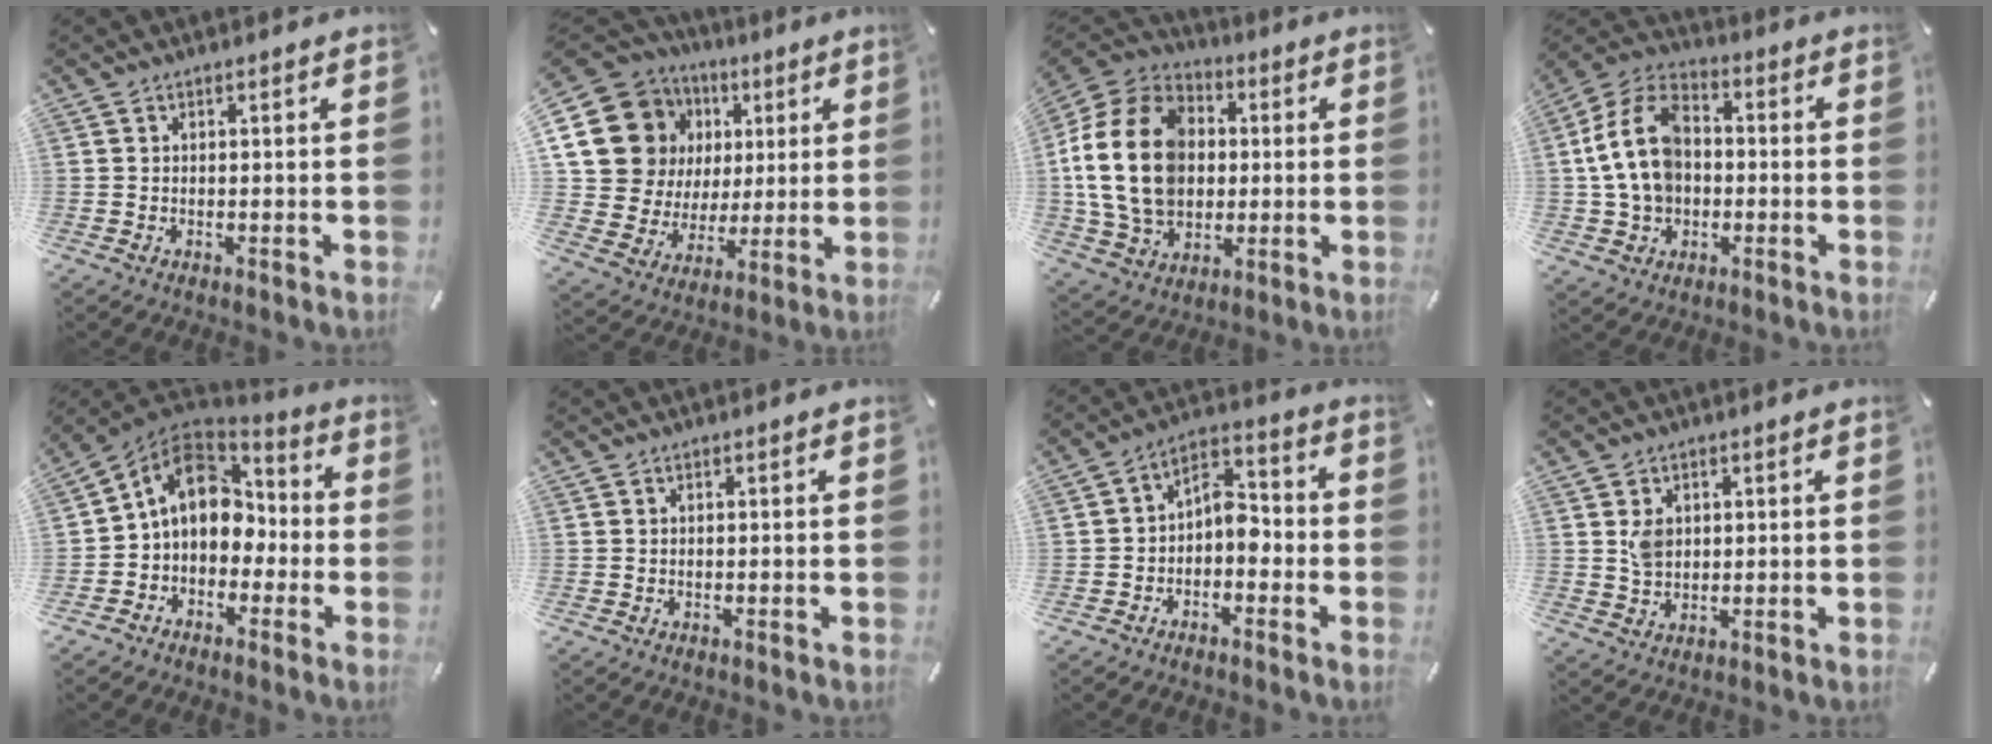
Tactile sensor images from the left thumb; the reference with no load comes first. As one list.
[{"total": 18.2, "force": [6.7, 15.3, 7.3], "torque": [-0.132, -0.033, 0.138]}, {"total": 21.0, "force": [0.4, 16.5, 13.1], "torque": [-0.291, 0.012, 0.003]}, {"total": 13.7, "force": [-0.2, 10.7, 8.5], "torque": [-0.198, 0.018, -0.004]}, {"total": 12.5, "force": [1.5, 10.0, 7.4], "torque": [-0.133, 0.007, 0.027]}, {"total": 0.0}, {"total": 6.5, "force": [-2.3, 4.5, 4.2], "torque": [-0.069, 0.006, -0.045]}, {"total": 4.2, "force": [1.4, 3.4, 2.1], "torque": [-0.038, 0.001, 0.025]}]